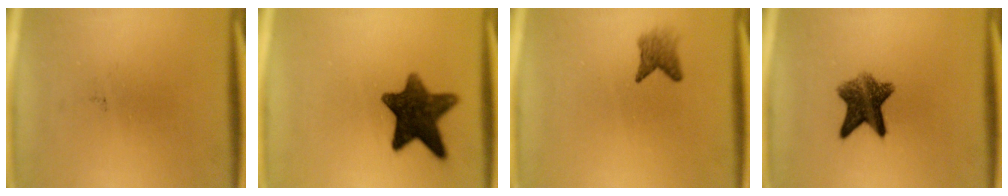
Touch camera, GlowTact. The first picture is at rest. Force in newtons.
{"total": 11.7}
{"total": 2.4}
{"total": 7.7}